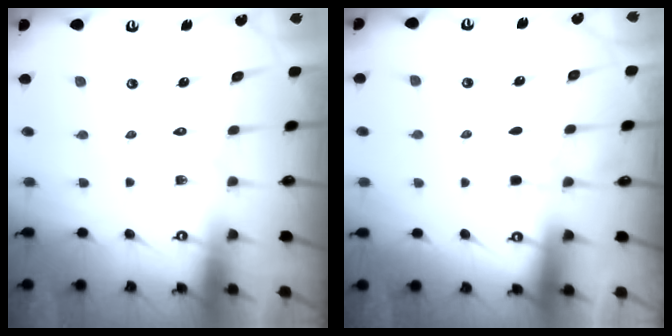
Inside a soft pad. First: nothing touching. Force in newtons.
{"total": 2.7, "press": 2.7, "slide": 0.4}